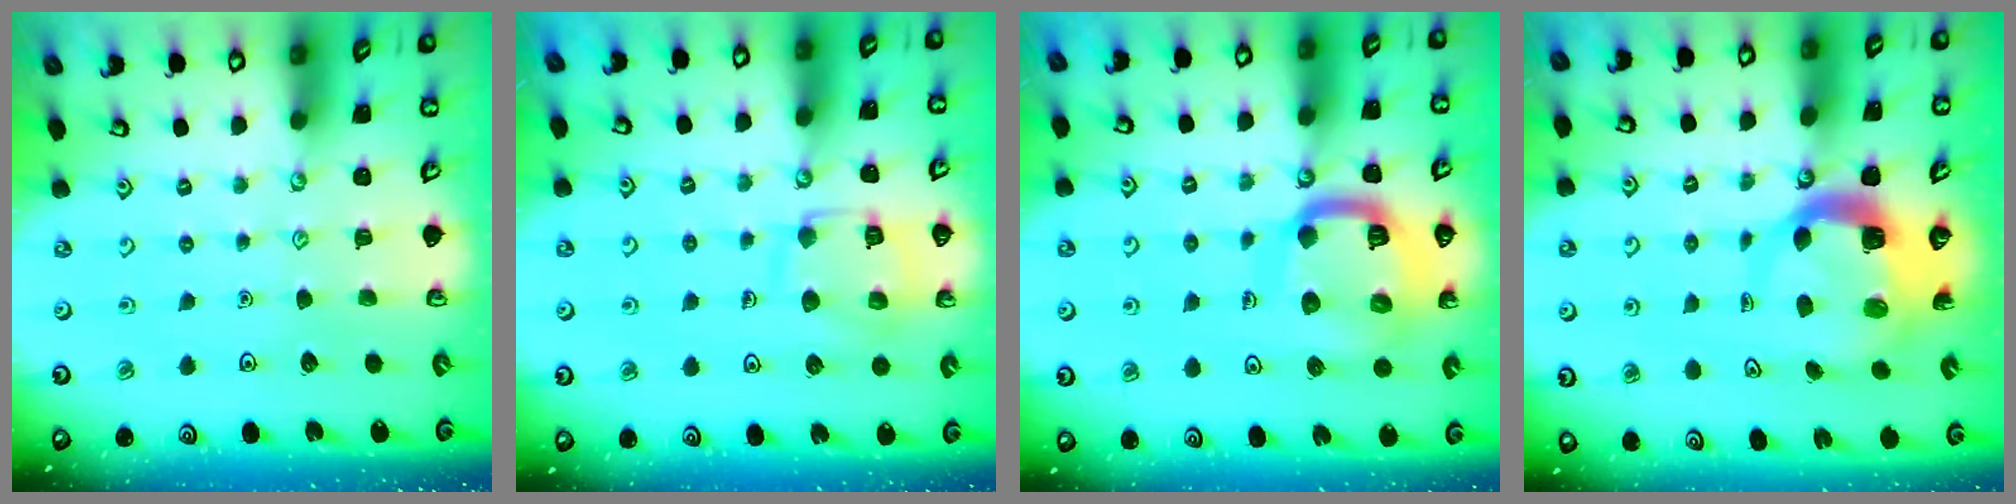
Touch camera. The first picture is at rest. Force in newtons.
{"total": 12.7, "press": 12.6, "slide": 1.2}
{"total": 17.3, "press": 17.2, "slide": 1.8}
{"total": 7.8, "press": 7.7, "slide": 1.1}